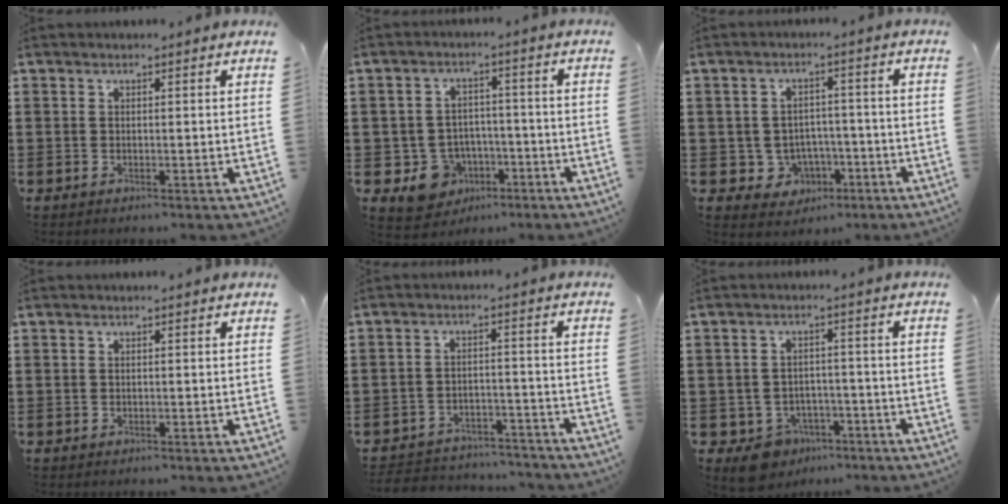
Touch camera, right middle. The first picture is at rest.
{"total": 6.8, "force": [-3.0, 5.7, 2.1], "torque": [-0.065, 0.013, -0.054]}
{"total": 4.4, "force": [-1.8, 3.8, 1.2], "torque": [-0.034, 0.011, -0.034]}
{"total": 0.0}
{"total": 4.2, "force": [-4.1, 0.8, 0.0], "torque": [-0.012, 0.004, -0.091]}
{"total": 4.5, "force": [-3.7, 2.4, 0.9], "torque": [-0.026, 0.009, -0.074]}